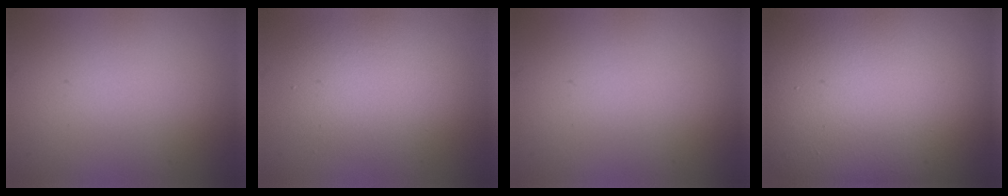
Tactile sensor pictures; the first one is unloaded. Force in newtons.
{"total": 4.1, "press": 4.1, "slide": 0.3}
{"total": 0.0}
{"total": 21.1, "press": 21.1, "slide": 1.0}